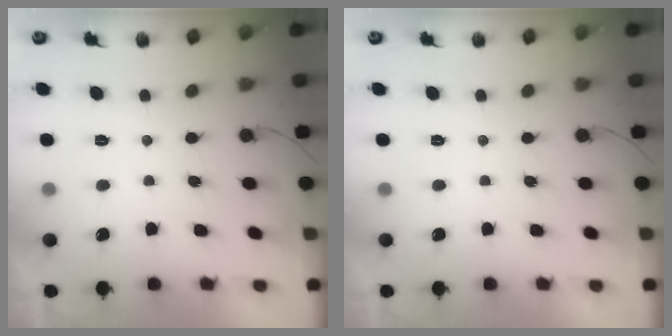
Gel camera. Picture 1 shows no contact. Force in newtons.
{"total": 0.0}